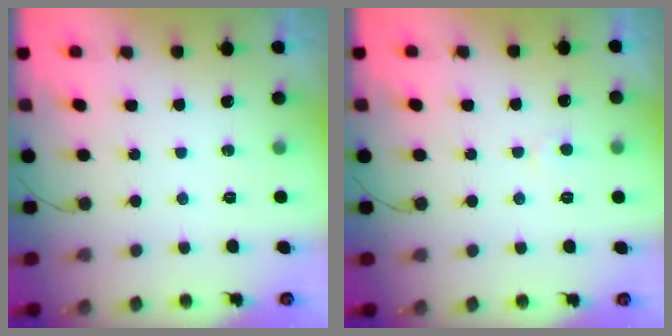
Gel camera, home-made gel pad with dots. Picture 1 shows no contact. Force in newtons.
{"total": 3.2, "press": 3.2, "slide": 0.4}